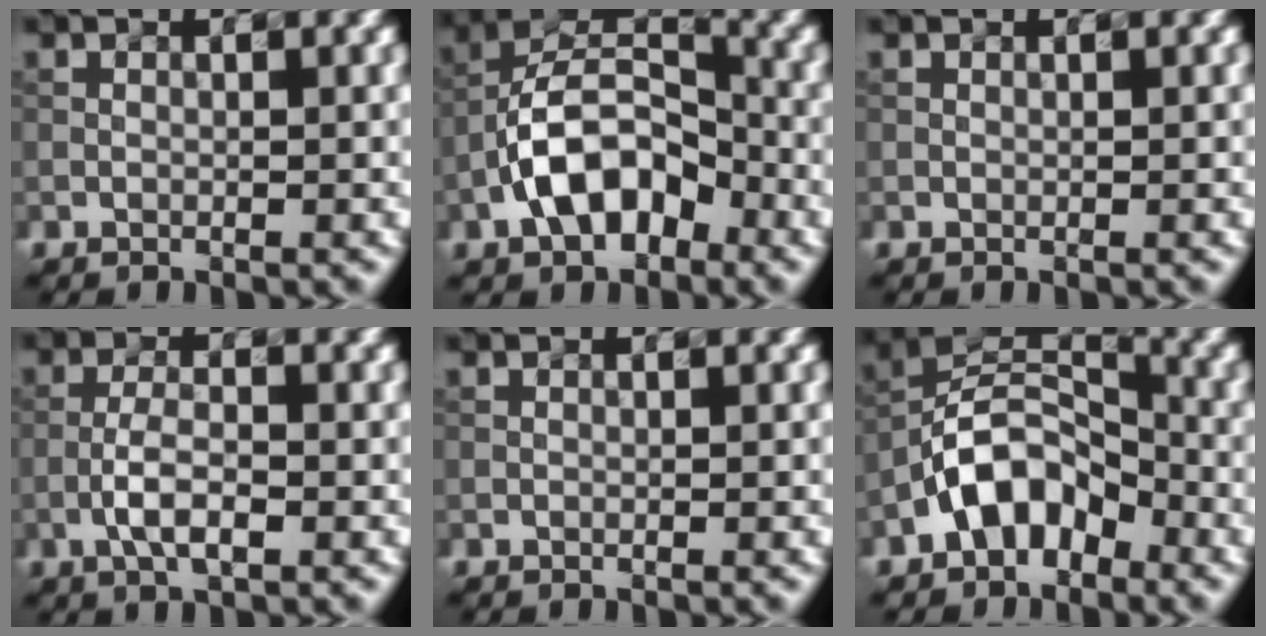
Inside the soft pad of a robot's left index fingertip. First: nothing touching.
{"total": 7.8, "force": [-3.4, 4.3, 5.5], "torque": [-0.096, 0.015, -0.070]}
{"total": 0.0}
{"total": 3.2, "force": [-1.2, 1.0, 2.8], "torque": [-0.058, 0.003, -0.029]}
{"total": 0.0}
{"total": 6.4, "force": [-3.4, 3.7, 3.9], "torque": [-0.059, 0.013, -0.075]}